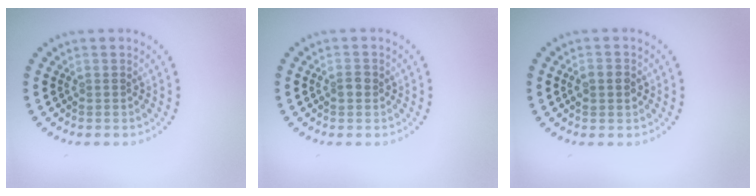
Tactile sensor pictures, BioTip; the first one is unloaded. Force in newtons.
{"total": 1.1, "press": 1.1, "slide": 0.1}
{"total": 2.1, "press": 2.1, "slide": 0.1}